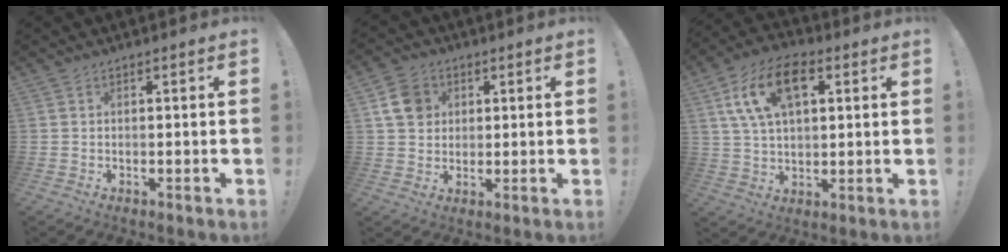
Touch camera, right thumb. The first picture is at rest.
{"total": 8.9, "force": [3.0, 7.6, 3.5], "torque": [-0.046, -0.002, 0.064]}
{"total": 15.8, "force": [5.8, 9.1, 11.6], "torque": [-0.204, -0.005, 0.104]}